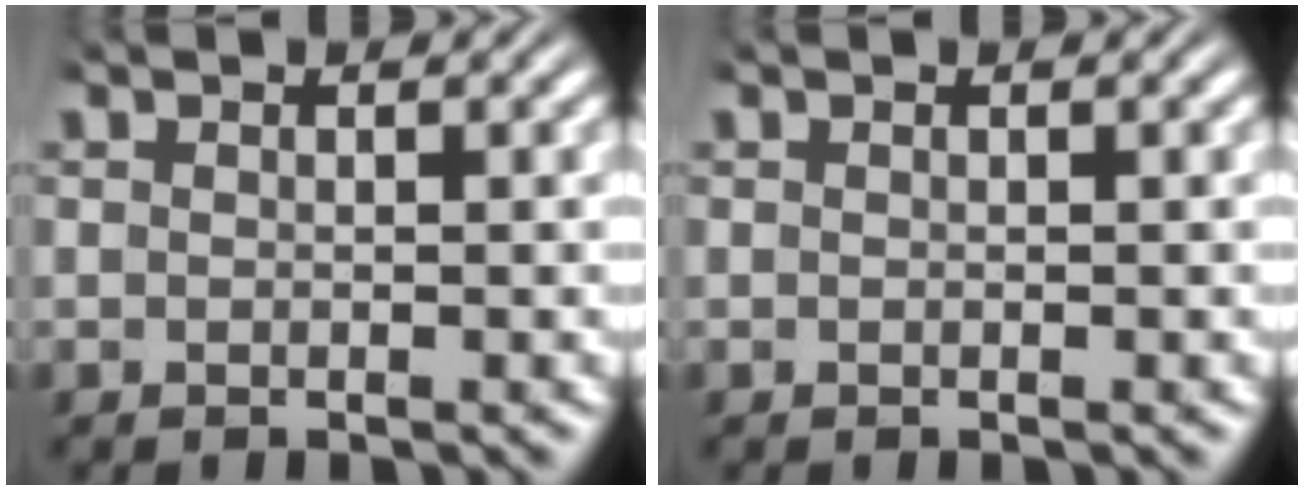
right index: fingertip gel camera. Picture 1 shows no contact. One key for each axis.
{"total": 0.0}